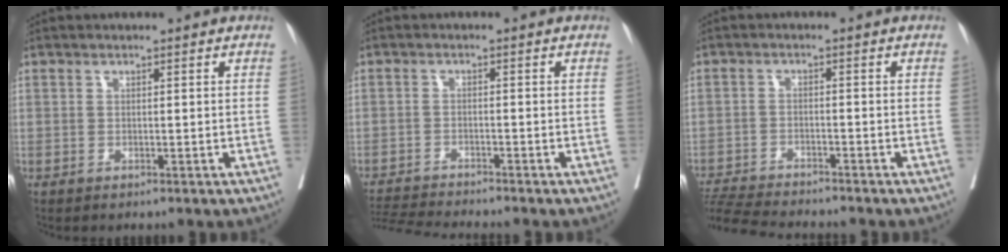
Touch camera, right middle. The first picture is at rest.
{"total": 6.8, "force": [-6.6, -1.1, 1.5], "torque": [-0.029, -0.016, -0.113]}
{"total": 10.1, "force": [-9.5, 0.2, 3.4], "torque": [-0.063, -0.012, -0.158]}